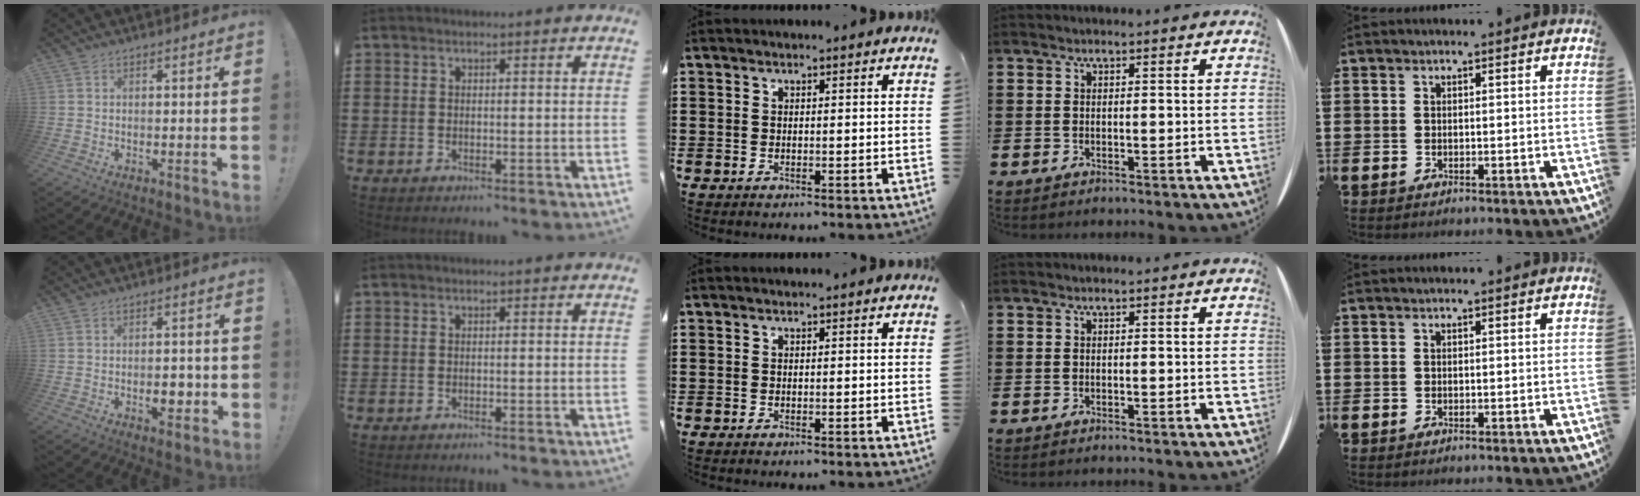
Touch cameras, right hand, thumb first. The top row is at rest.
{"thumb": {"total": 4.1, "force": [-1.4, 2.3, 3.1], "torque": [-0.041, 0.006, -0.024]}}